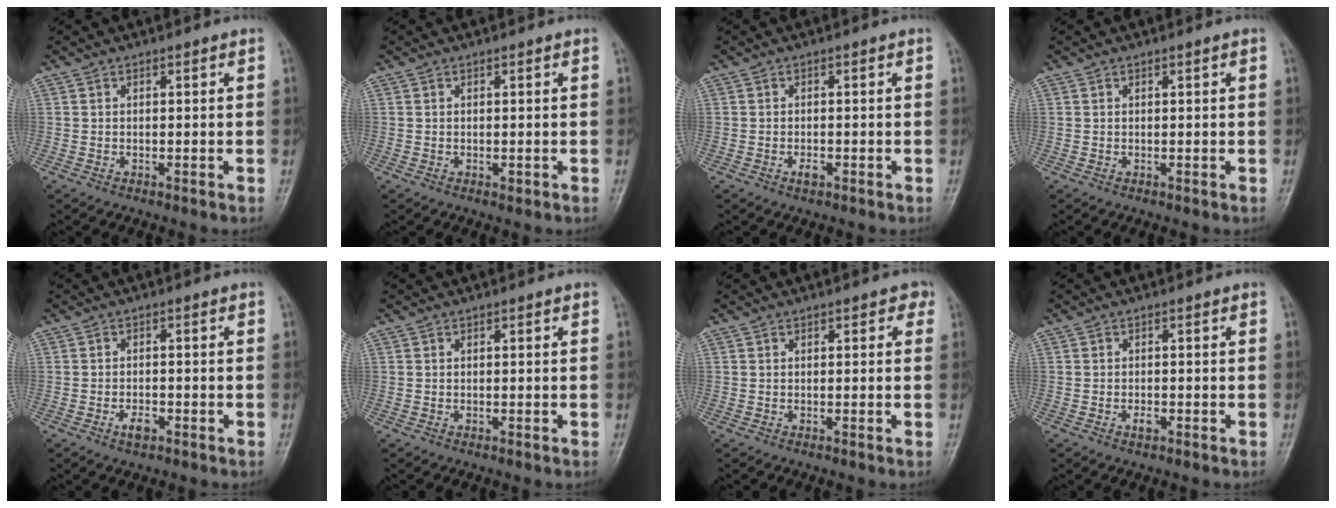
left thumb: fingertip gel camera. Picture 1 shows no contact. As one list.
[{"total": 0.8, "force": [0.1, 0.5, 0.7], "torque": [-0.010, -0.003, 0.004]}, {"total": 1.4, "force": [-0.6, 0.8, 1.0], "torque": [-0.015, 0.000, -0.011]}, {"total": 0.6, "force": [0.2, 0.0, 0.5], "torque": [-0.008, 0.001, 0.004]}, {"total": 2.5, "force": [-1.3, 1.3, 1.7], "torque": [-0.030, 0.004, -0.022]}, {"total": 0.0}, {"total": 1.9, "force": [0.9, 1.1, 1.3], "torque": [-0.002, 0.001, 0.008]}, {"total": 1.3, "force": [-0.6, 0.7, 1.0], "torque": [-0.015, 0.001, -0.010]}]